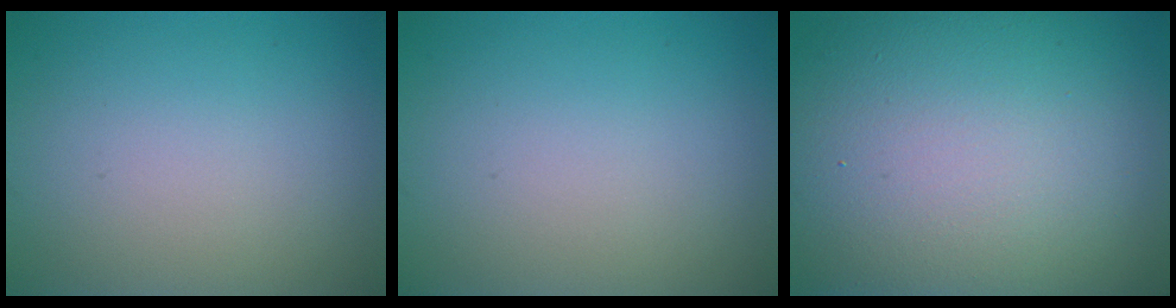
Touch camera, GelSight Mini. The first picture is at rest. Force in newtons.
{"total": 0.0}
{"total": 17.3, "press": 17.2, "slide": 1.6}